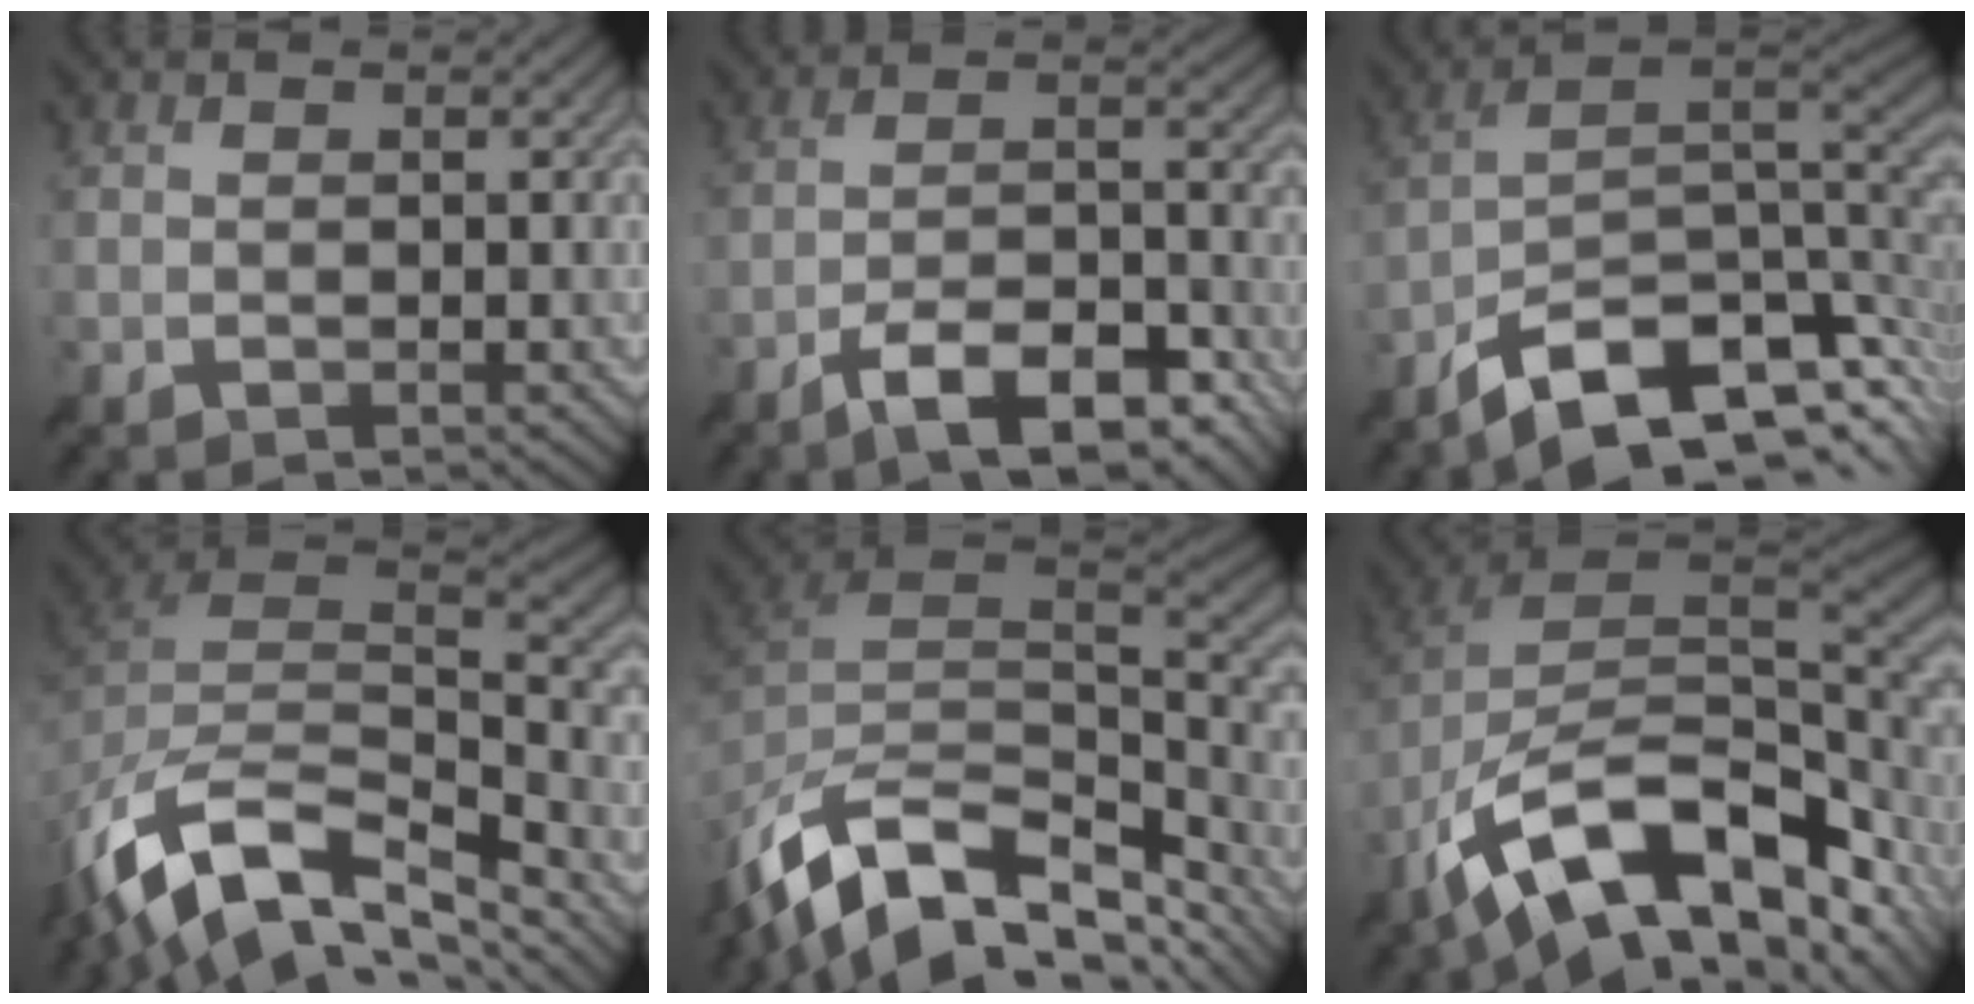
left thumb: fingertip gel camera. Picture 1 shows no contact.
{"total": 12.1, "force": [-8.2, 3.8, 8.0], "torque": [-0.134, 0.004, -0.147]}
{"total": 13.3, "force": [-5.5, 6.6, 10.2], "torque": [-0.192, -0.012, -0.085]}
{"total": 14.9, "force": [-8.9, 8.2, 8.6], "torque": [-0.224, -0.022, -0.143]}
{"total": 15.4, "force": [-7.9, 9.3, 9.4], "torque": [-0.224, -0.038, -0.126]}
{"total": 16.3, "force": [-5.4, 8.5, 12.8], "torque": [-0.242, -0.001, -0.095]}